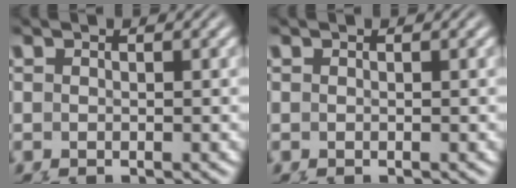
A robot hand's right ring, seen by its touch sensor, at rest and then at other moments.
{"total": 1.5, "force": [-0.3, -1.4, -0.5], "torque": [0.017, -0.011, 0.007]}